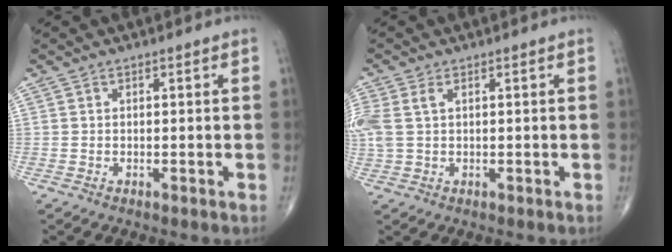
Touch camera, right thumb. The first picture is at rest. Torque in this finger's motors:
{"motor_torque": [0.51, -0.16, 0.78, 0.27, 0.16]}